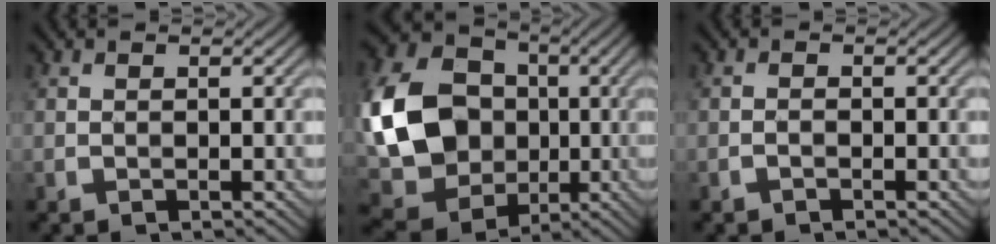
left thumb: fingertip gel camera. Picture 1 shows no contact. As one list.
[{"total": 16.4, "force": [-0.8, 13.6, 9.1], "torque": [-0.243, -0.017, -0.013]}, {"total": 0.5, "force": [-0.5, 0.1, 0.1], "torque": [-0.001, 0.003, -0.011]}]